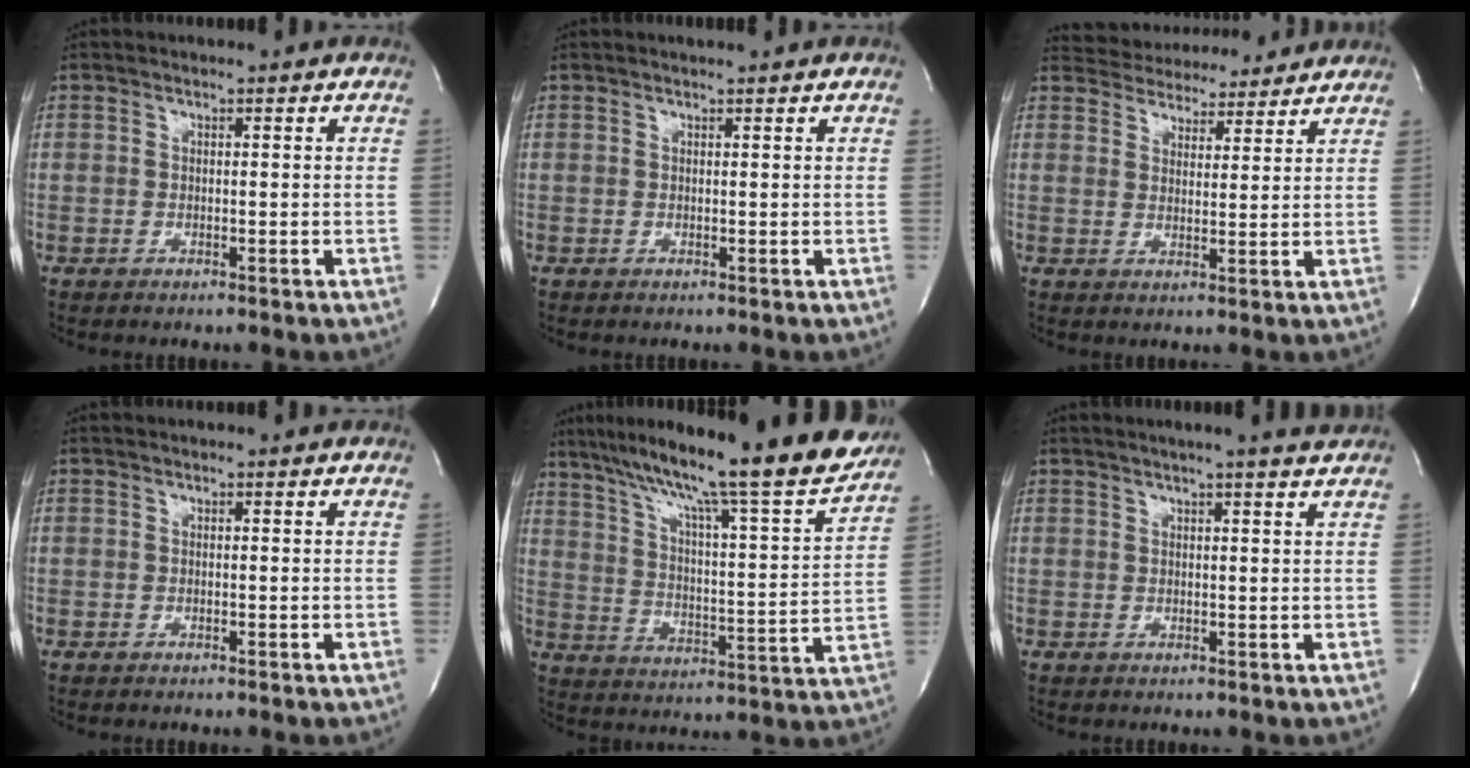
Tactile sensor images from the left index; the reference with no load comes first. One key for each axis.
{"total": 0.8, "fx": 0.7, "fy": -0.3, "fz": 0.3, "tx": -0.008, "ty": -0.003, "tz": 0.016}
{"total": 10.7, "fx": 10.1, "fy": 2.9, "fz": 2.0, "tx": -0.028, "ty": 0.013, "tz": 0.141}
{"total": 0.0}
{"total": 24.1, "fx": 20.5, "fy": 0.9, "fz": 12.6, "tx": -0.215, "ty": -0.035, "tz": 0.290}
{"total": 5.4, "fx": 4.5, "fy": -0.8, "fz": 2.8, "tx": -0.044, "ty": -0.001, "tz": 0.049}